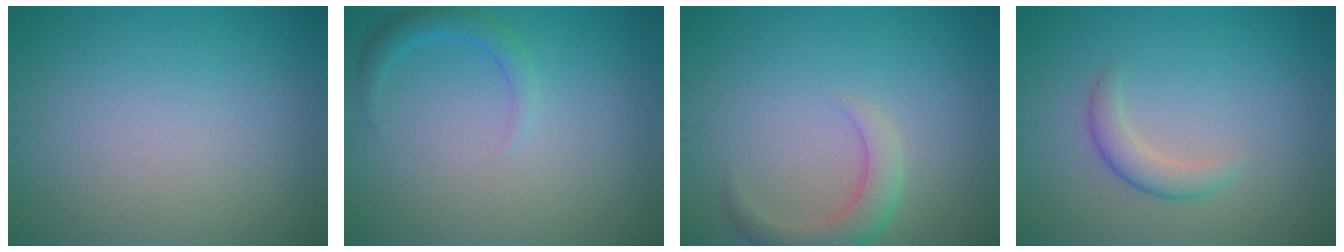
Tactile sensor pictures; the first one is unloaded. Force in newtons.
{"total": 1.6, "press": 1.6, "slide": 0.1}
{"total": 3.0, "press": 3.0, "slide": 0.3}
{"total": 2.1, "press": 2.1, "slide": 0.0}